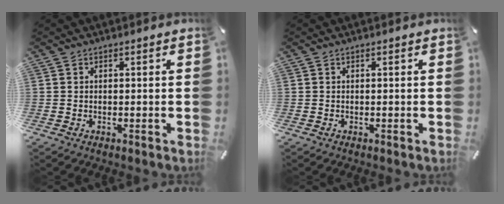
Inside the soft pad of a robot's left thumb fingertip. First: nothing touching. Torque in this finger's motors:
{"motor_torque": [-0.02, -0.02, -0.01, 0.01, 0.00]}